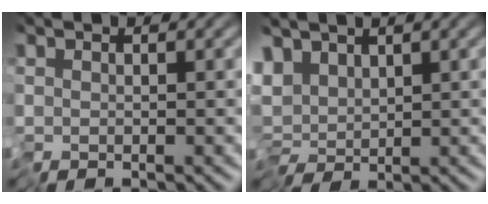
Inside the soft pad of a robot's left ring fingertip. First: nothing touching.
{"total": 3.7, "force": [0.6, 2.2, 2.8], "torque": [-0.046, 0.000, 0.010]}